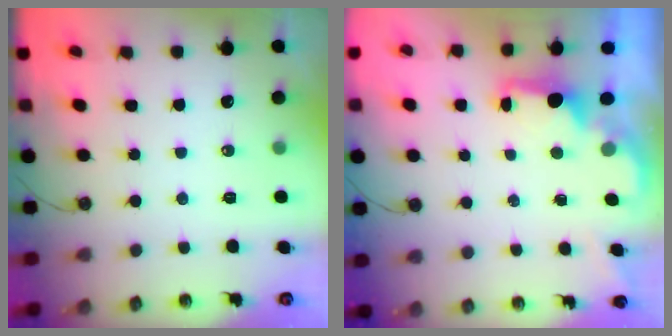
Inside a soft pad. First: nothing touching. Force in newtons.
{"total": 1.6, "press": 1.5, "slide": 0.6}